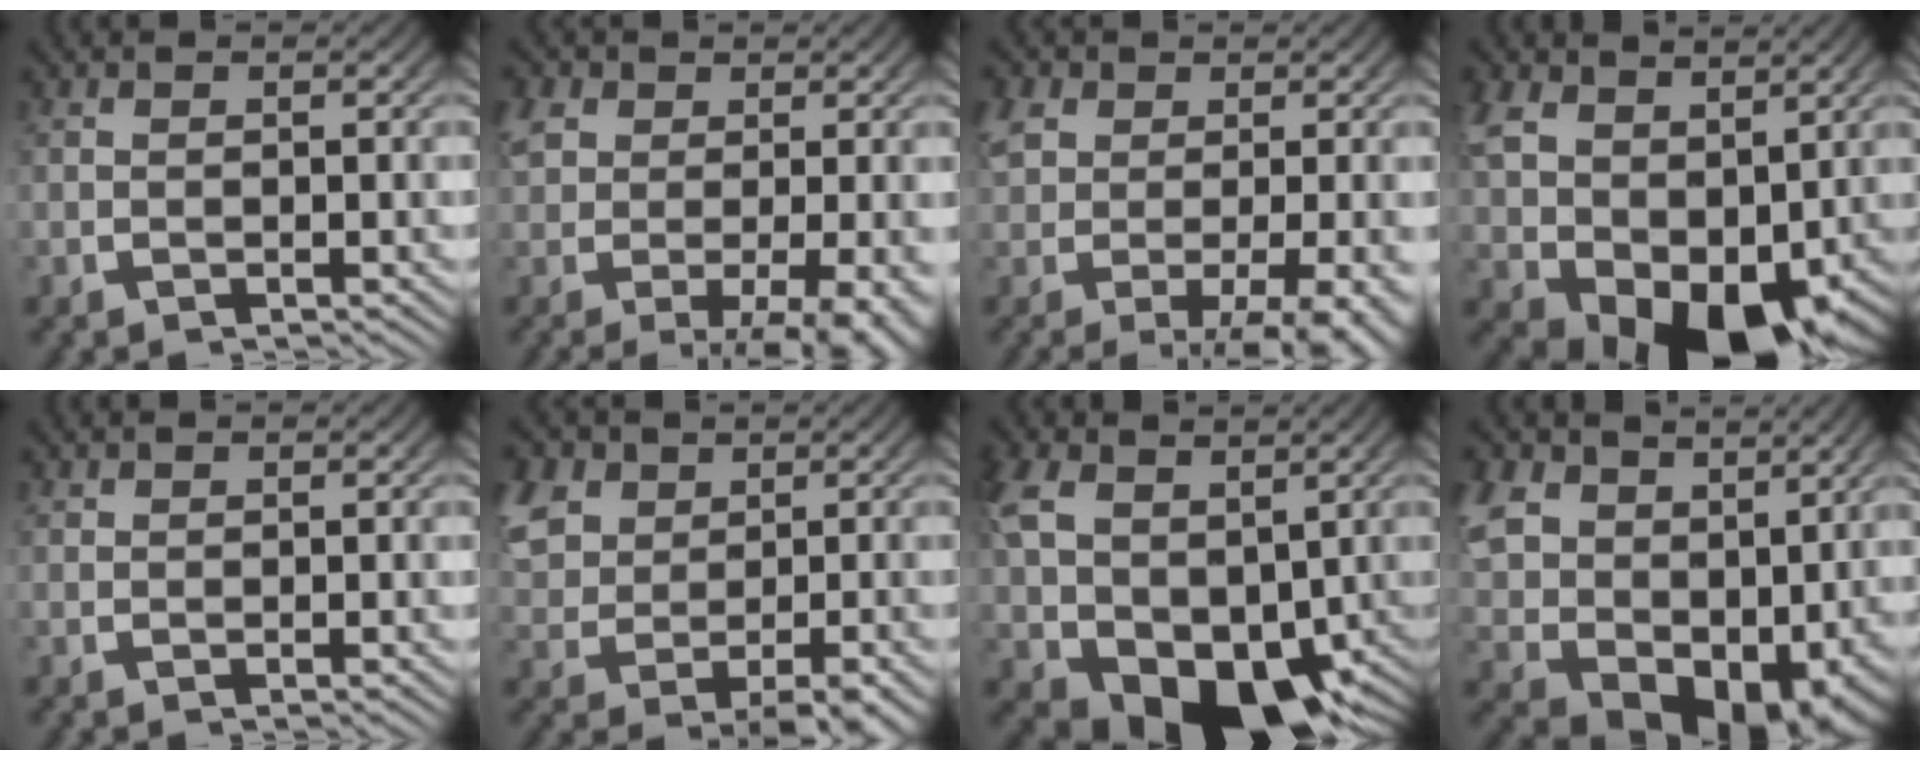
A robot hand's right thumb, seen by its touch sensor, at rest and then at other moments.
{"total": 6.3, "force": [-1.7, 3.3, 5.1], "torque": [-0.081, -0.025, -0.007]}
{"total": 6.3, "force": [-2.0, 3.2, 5.1], "torque": [-0.084, -0.025, -0.009]}
{"total": 9.6, "force": [-1.0, 6.1, 7.4], "torque": [-0.141, -0.038, 0.008]}
{"total": 0.5, "force": [0.5, 0.0, 0.0], "torque": [0.000, -0.002, 0.015]}
{"total": 7.0, "force": [0.5, 5.1, 4.8], "torque": [-0.110, -0.033, 0.034]}
{"total": 10.6, "force": [-1.9, 7.1, 7.6], "torque": [-0.150, -0.041, -0.001]}
{"total": 13.5, "force": [-1.6, 9.3, 9.7], "torque": [-0.209, -0.066, 0.008]}